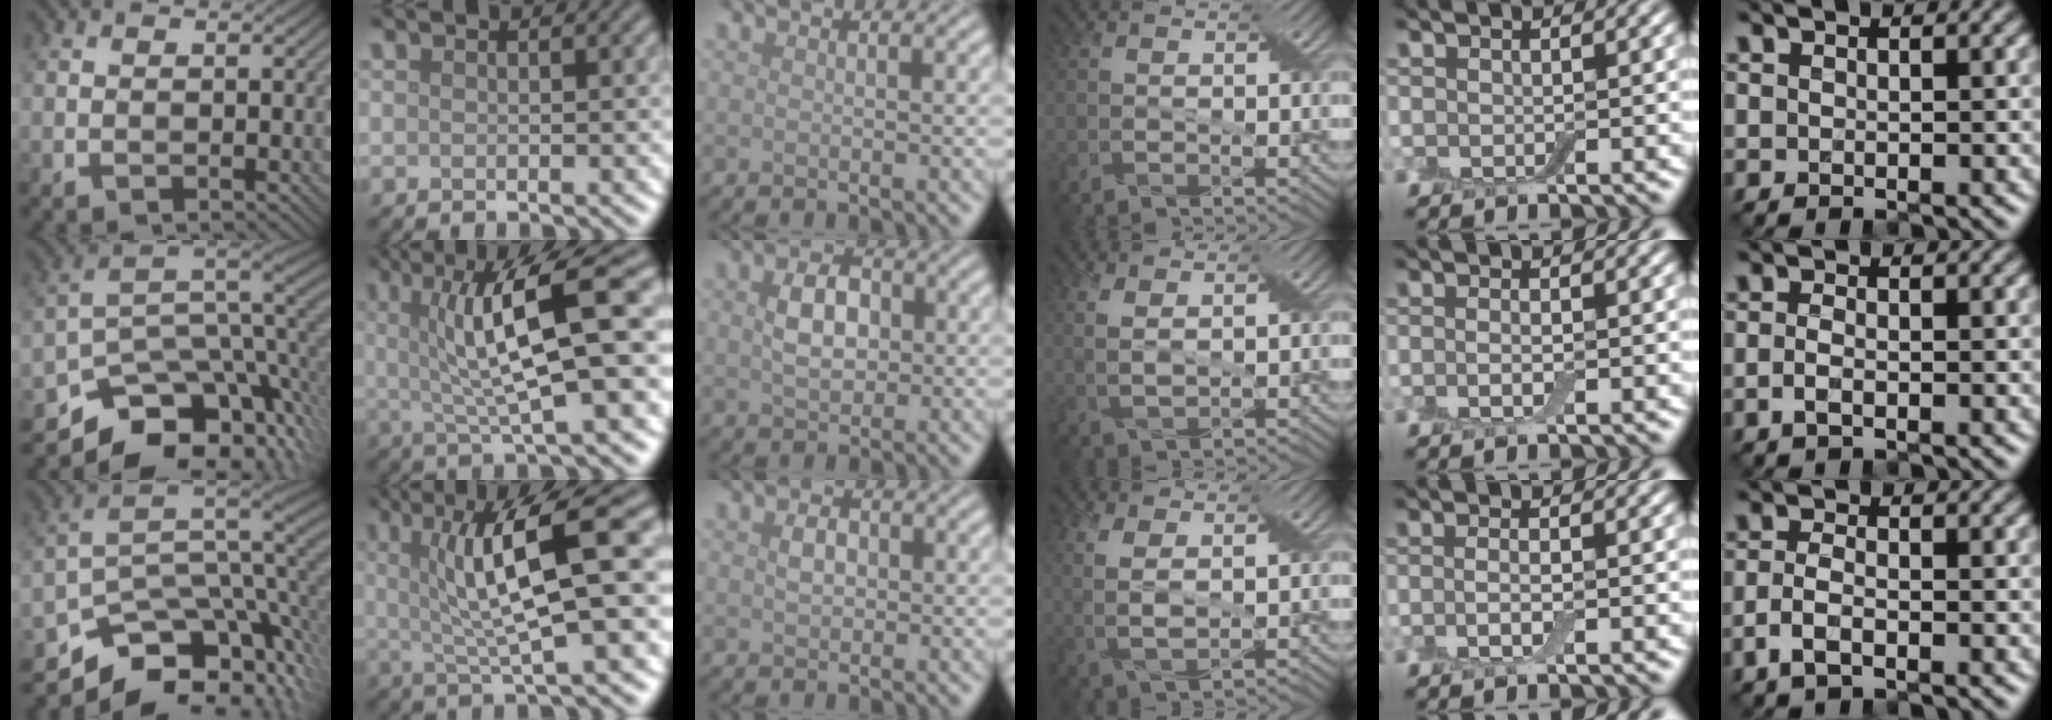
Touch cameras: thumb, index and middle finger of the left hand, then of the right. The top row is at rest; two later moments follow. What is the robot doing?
{"motion": "wrap", "object": "bandage"}